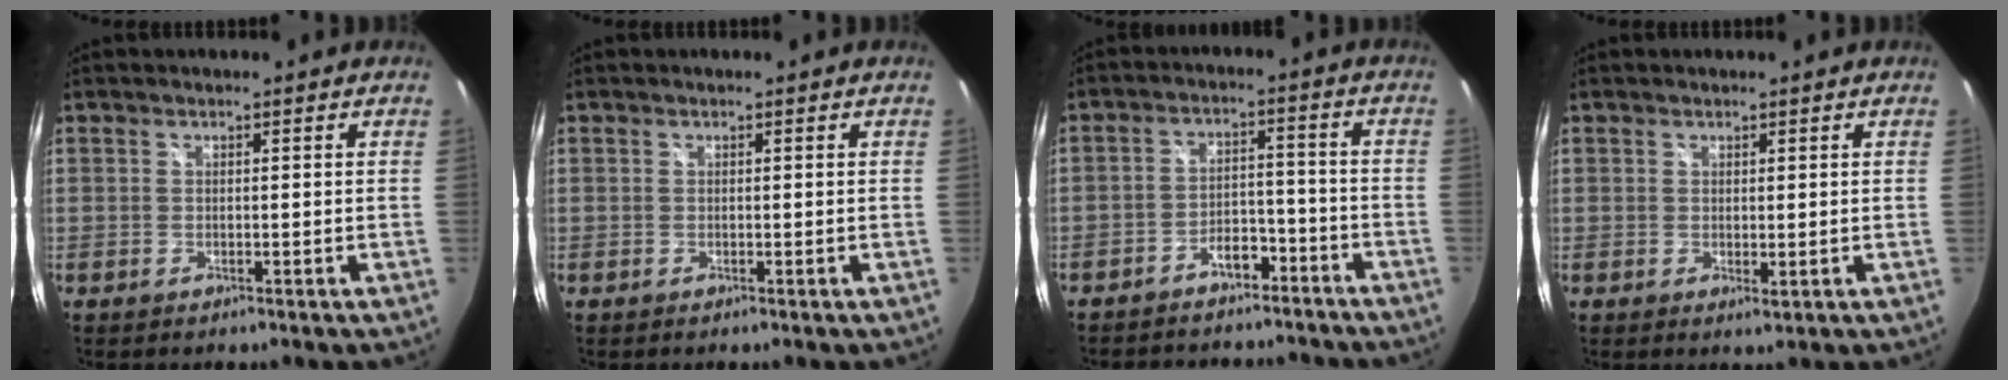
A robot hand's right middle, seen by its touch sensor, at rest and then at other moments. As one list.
[{"total": 0.0}, {"total": 13.3, "force": [-11.0, 5.9, 4.6], "torque": [-0.104, 0.032, -0.141]}, {"total": 1.0, "force": [0.5, 0.6, 0.6], "torque": [-0.011, -0.003, 0.007]}]